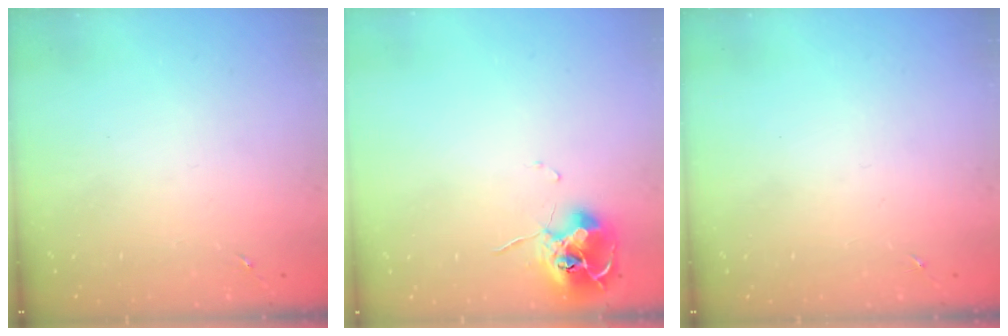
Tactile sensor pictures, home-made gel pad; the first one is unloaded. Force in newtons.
{"total": 10.4, "press": 10.4, "slide": 0.9}
{"total": 0.0}